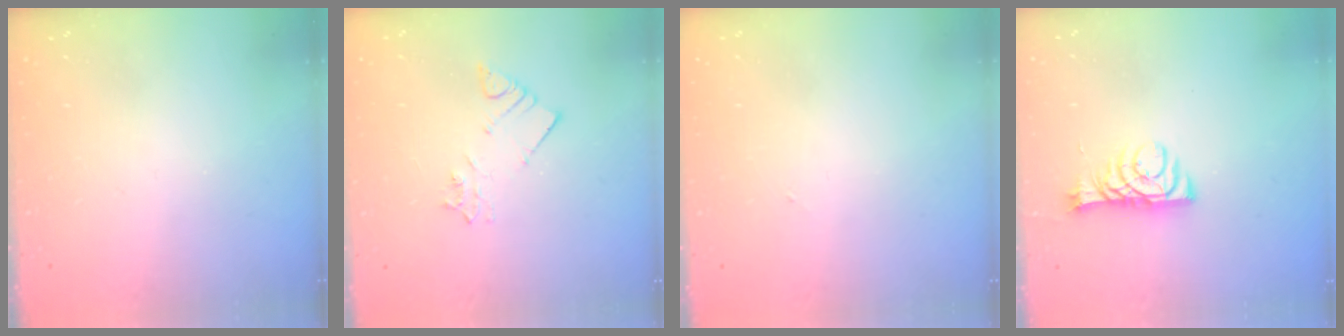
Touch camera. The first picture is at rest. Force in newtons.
{"total": 2.2, "press": 2.2, "slide": 0.1}
{"total": 1.3, "press": 1.3, "slide": 0.2}
{"total": 8.1, "press": 8.1, "slide": 0.1}